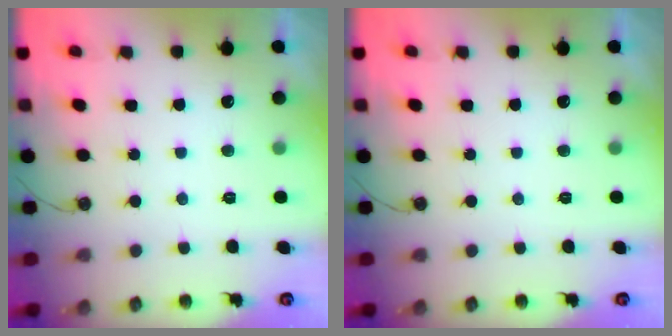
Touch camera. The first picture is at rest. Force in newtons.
{"total": 0.0}